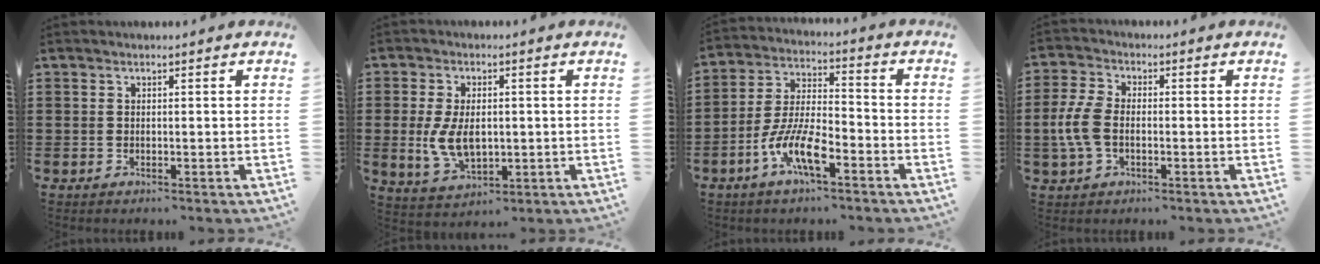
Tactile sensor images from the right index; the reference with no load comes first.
{"total": 6.7, "force": [-0.4, 4.0, 5.4], "torque": [-0.127, -0.001, -0.011]}
{"total": 9.0, "force": [-5.0, 2.7, 7.0], "torque": [-0.166, -0.006, -0.099]}
{"total": 5.9, "force": [-1.1, 3.4, 4.7], "torque": [-0.128, -0.008, -0.029]}